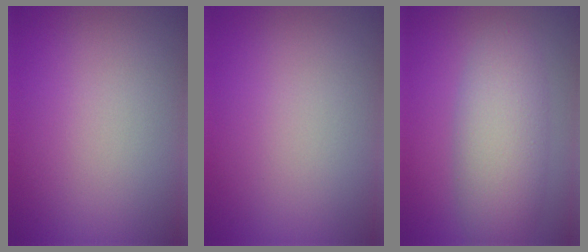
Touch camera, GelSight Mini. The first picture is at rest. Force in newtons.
{"total": 0.0}
{"total": 5.6, "press": 5.6, "slide": 0.1}